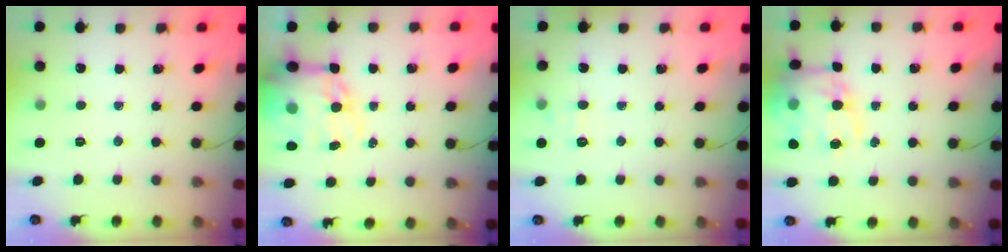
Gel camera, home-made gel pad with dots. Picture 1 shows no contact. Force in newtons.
{"total": 16.3, "press": 15.9, "slide": 3.6}
{"total": 6.8, "press": 6.6, "slide": 1.6}
{"total": 15.5, "press": 15.2, "slide": 3.1}